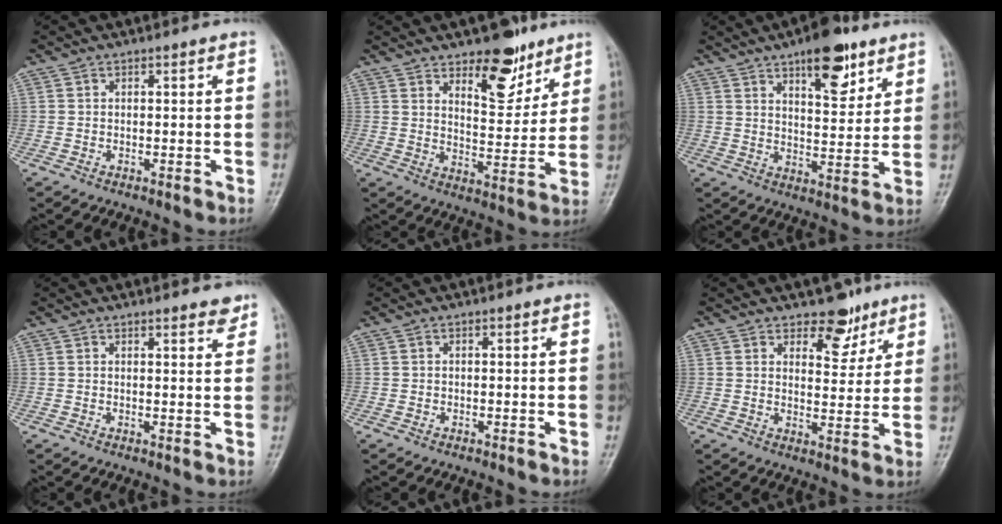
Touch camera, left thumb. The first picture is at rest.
{"total": 11.3, "force": [7.4, 5.1, 6.9], "torque": [-0.066, -0.054, 0.118]}
{"total": 12.1, "force": [7.4, 4.9, 8.2], "torque": [-0.091, -0.041, 0.112]}
{"total": 2.8, "force": [2.4, 0.8, 1.3], "torque": [-0.004, -0.014, 0.026]}
{"total": 0.0}
{"total": 6.5, "force": [4.7, 3.6, 2.6], "torque": [-0.002, -0.032, 0.069]}